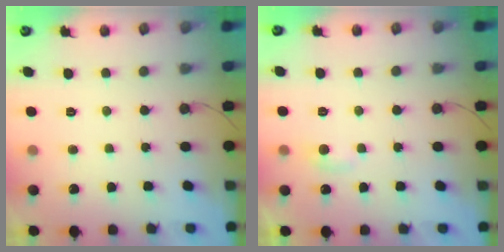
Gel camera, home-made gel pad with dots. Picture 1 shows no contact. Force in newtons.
{"total": 4.6, "press": 4.5, "slide": 0.5}